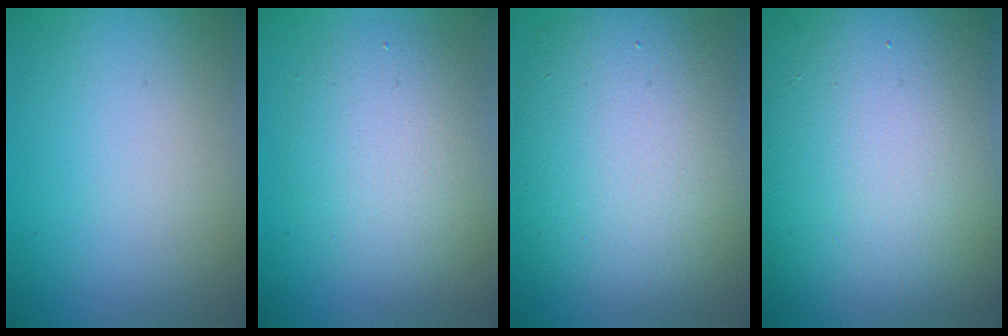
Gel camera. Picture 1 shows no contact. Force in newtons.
{"total": 4.8, "press": 4.8, "slide": 0.3}
{"total": 11.3, "press": 11.3, "slide": 0.5}
{"total": 18.9, "press": 18.8, "slide": 1.2}